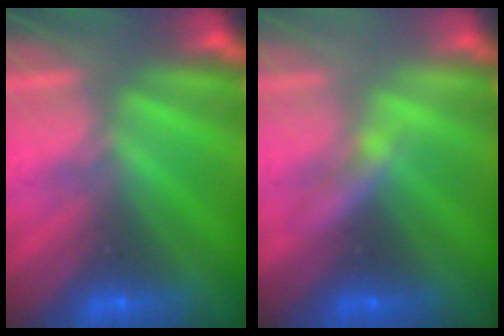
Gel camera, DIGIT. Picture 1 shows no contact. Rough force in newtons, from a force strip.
{"total": 2.2}